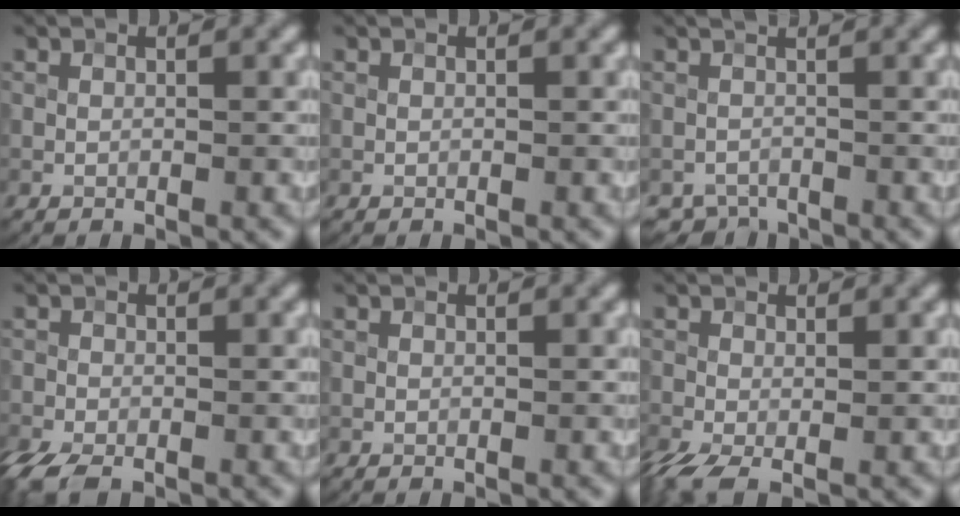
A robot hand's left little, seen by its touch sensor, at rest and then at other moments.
{"total": 0.0}
{"total": 1.2, "force": [-1.0, 0.6, 0.1], "torque": [-0.001, -0.008, -0.018]}
{"total": 4.6, "force": [-3.1, 2.2, 2.6], "torque": [-0.062, -0.017, -0.063]}
{"total": 0.0}
{"total": 3.5, "force": [-1.6, 1.8, 2.5], "torque": [-0.073, -0.013, -0.033]}